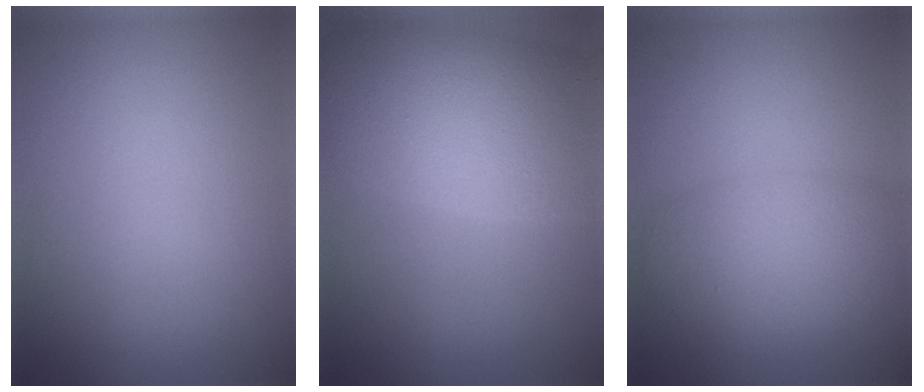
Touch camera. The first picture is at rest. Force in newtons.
{"total": 9.7, "press": 9.7, "slide": 0.4}
{"total": 4.9, "press": 4.9, "slide": 0.1}